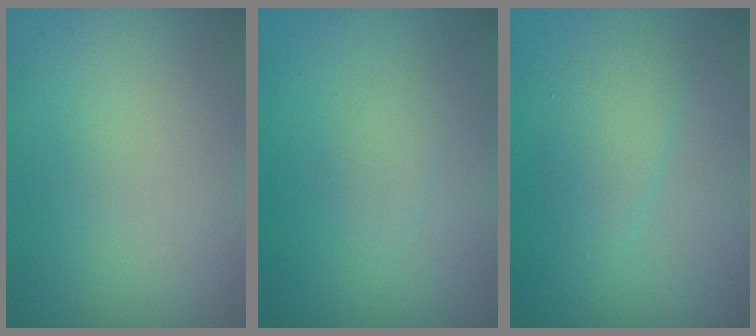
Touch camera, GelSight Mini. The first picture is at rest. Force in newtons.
{"total": 0.8, "press": 0.8, "slide": 0.0}
{"total": 2.1, "press": 2.1, "slide": 0.1}